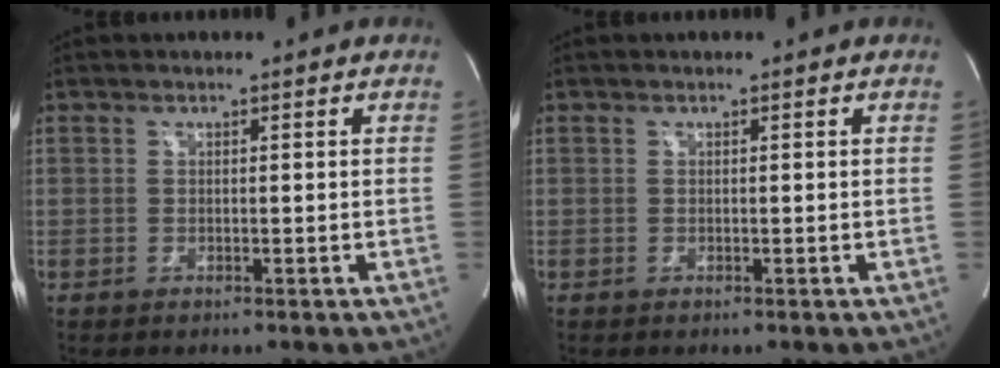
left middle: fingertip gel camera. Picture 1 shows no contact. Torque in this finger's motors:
{"motor_torque": [0.00, 0.00, 0.05, 0.01]}